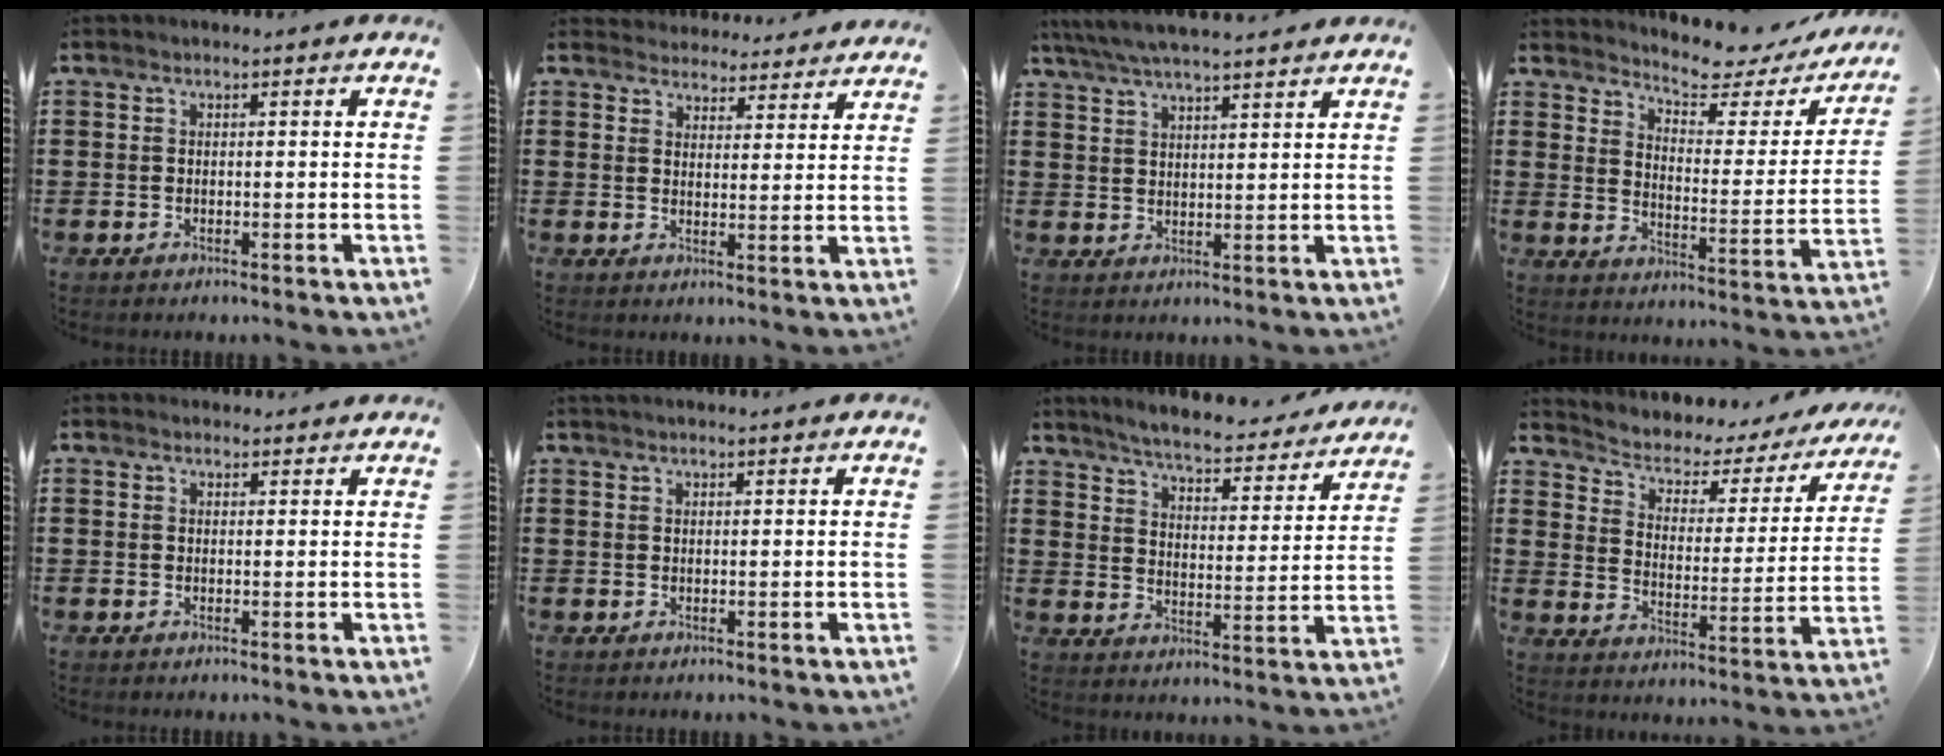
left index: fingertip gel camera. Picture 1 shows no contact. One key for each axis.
{"total": 4.0, "fx": 4.0, "fy": 0.6, "fz": -0.2, "tx": -0.015, "ty": -0.021, "tz": 0.070}
{"total": 4.9, "fx": 4.6, "fy": 0.3, "fz": 1.9, "tx": -0.050, "ty": -0.014, "tz": 0.082}
{"total": 5.5, "fx": 5.1, "fy": 0.6, "fz": 1.9, "tx": -0.049, "ty": -0.043, "tz": 0.080}
{"total": 1.2, "fx": 1.1, "fy": 0.5, "fz": -0.1, "tx": -0.001, "ty": 0.003, "tz": 0.022}
{"total": 1.1, "fx": 1.1, "fy": 0.1, "fz": 0.2, "tx": -0.006, "ty": 0.001, "tz": 0.020}
{"total": 4.7, "fx": 4.4, "fy": -0.1, "fz": 1.4, "tx": -0.051, "ty": -0.035, "tz": 0.070}
{"total": 2.9, "fx": 1.8, "fy": 1.9, "fz": 1.3, "tx": -0.043, "ty": -0.018, "tz": 0.018}